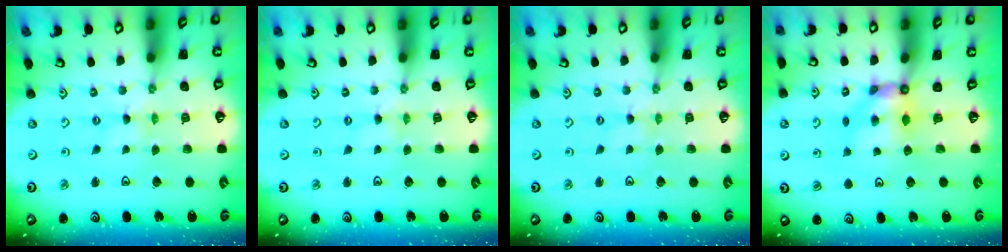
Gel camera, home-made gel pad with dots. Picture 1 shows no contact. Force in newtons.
{"total": 0.0}
{"total": 0.0}
{"total": 6.5, "press": 6.5, "slide": 0.3}